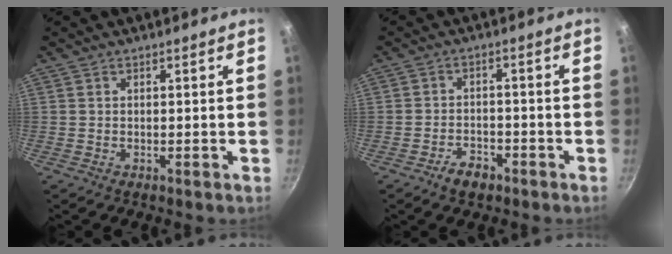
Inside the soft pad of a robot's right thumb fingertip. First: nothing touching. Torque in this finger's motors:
{"motor_torque": [-0.01, 0.16, -0.12, 0.03, 0.00]}